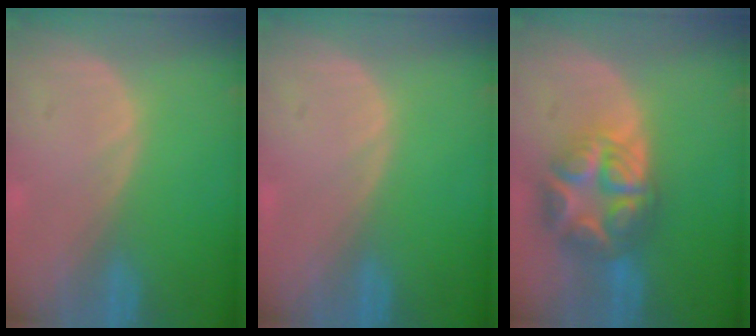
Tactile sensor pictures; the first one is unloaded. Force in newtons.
{"total": 0.0}
{"total": 8.6, "press": 8.6, "slide": 0.6}